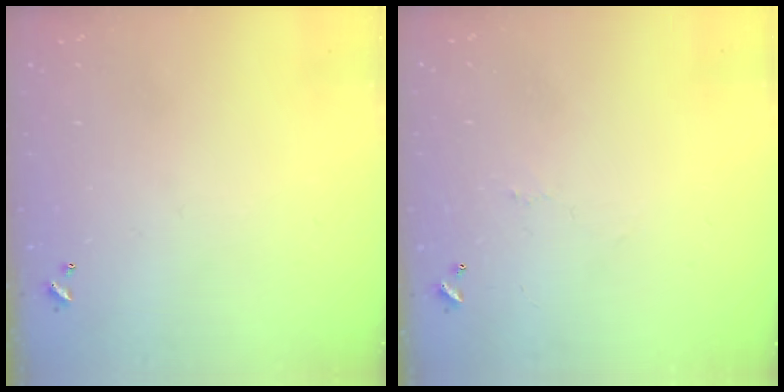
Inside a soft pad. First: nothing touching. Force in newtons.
{"total": 1.6, "press": 1.5, "slide": 0.5}